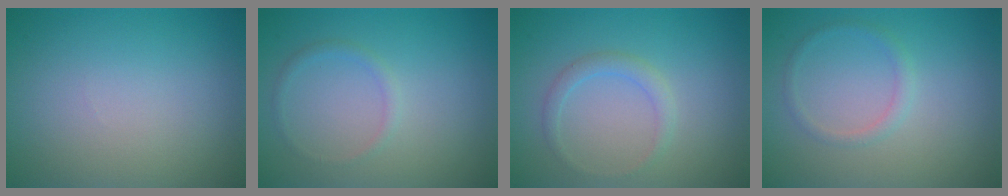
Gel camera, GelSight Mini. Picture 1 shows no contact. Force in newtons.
{"total": 0.9, "press": 0.9, "slide": 0.1}
{"total": 1.6, "press": 1.6, "slide": 0.2}
{"total": 1.2, "press": 1.2, "slide": 0.0}